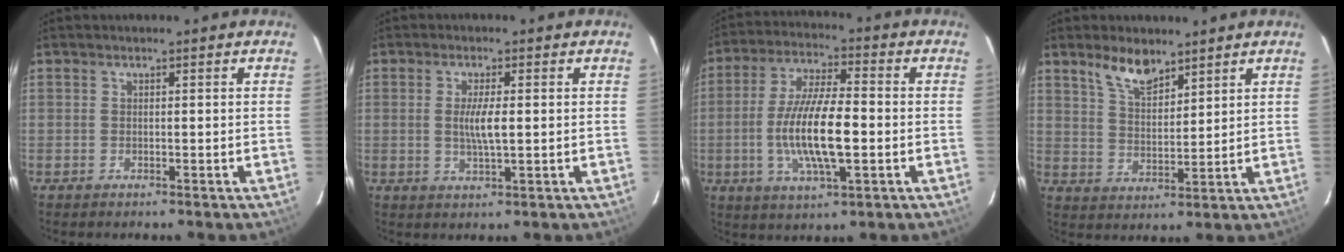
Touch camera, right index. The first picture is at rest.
{"total": 4.3, "force": [0.2, 0.8, 4.3], "torque": [-0.080, -0.005, 0.004]}
{"total": 13.5, "force": [-2.4, 3.5, 12.9], "torque": [-0.255, -0.007, -0.041]}
{"total": 6.9, "force": [5.2, 2.5, 3.7], "torque": [-0.064, 0.004, 0.103]}